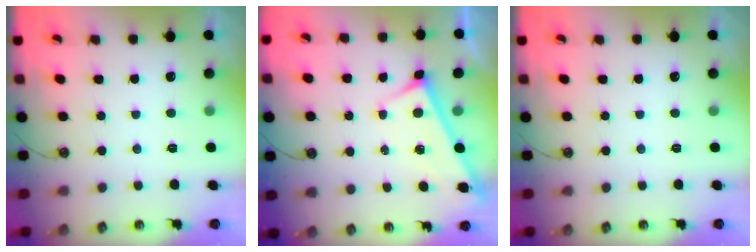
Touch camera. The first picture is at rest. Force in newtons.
{"total": 3.3, "press": 3.3, "slide": 0.3}
{"total": 0.0}